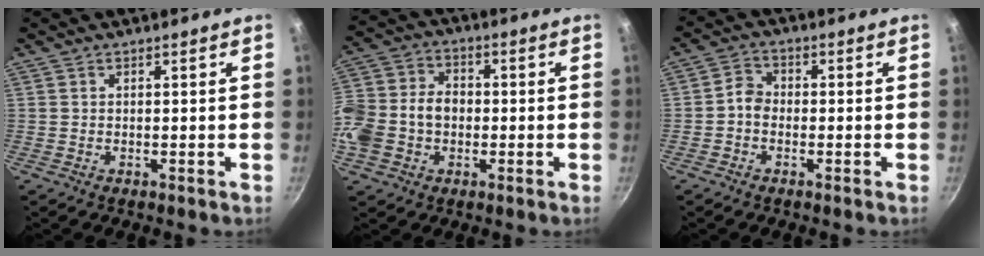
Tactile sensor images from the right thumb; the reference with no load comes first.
{"total": 15.0, "force": [-2.1, 11.3, 9.7], "torque": [-0.209, 0.032, -0.041]}
{"total": 3.8, "force": [-1.0, 3.0, 2.1], "torque": [-0.025, 0.015, -0.029]}